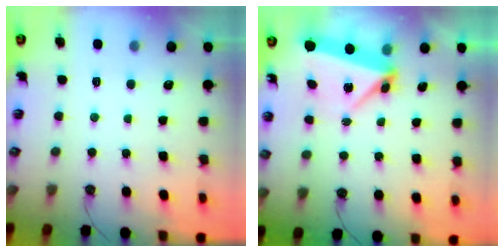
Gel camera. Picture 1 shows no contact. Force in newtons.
{"total": 5.9, "press": 5.9, "slide": 0.9}